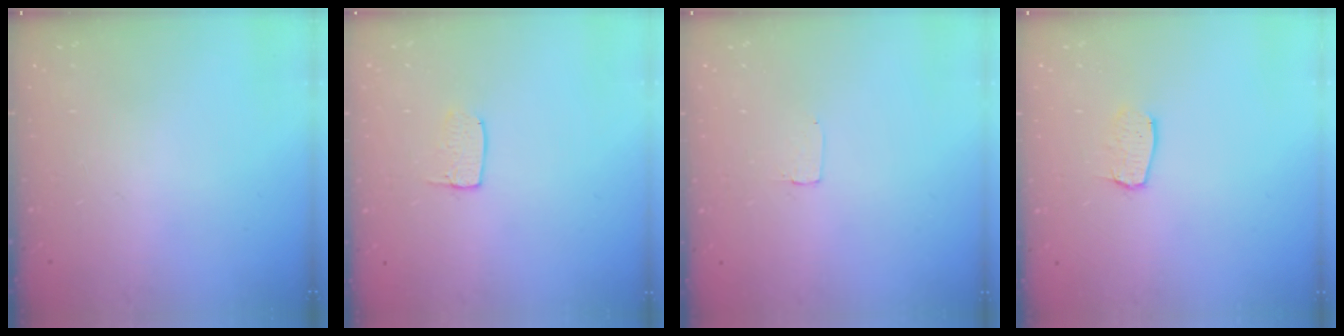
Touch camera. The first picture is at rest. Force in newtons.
{"total": 3.8, "press": 3.8, "slide": 0.2}
{"total": 1.7, "press": 1.7, "slide": 0.1}
{"total": 6.0, "press": 6.0, "slide": 0.3}